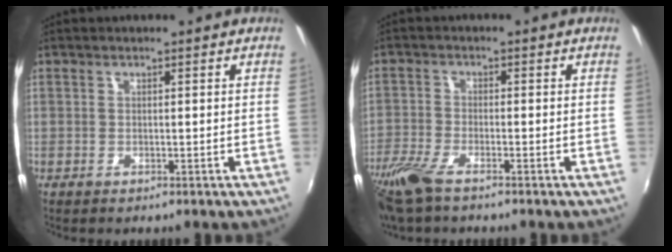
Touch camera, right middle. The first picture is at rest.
{"total": 8.1, "force": [-6.0, 2.0, 5.1], "torque": [-0.132, -0.027, -0.122]}